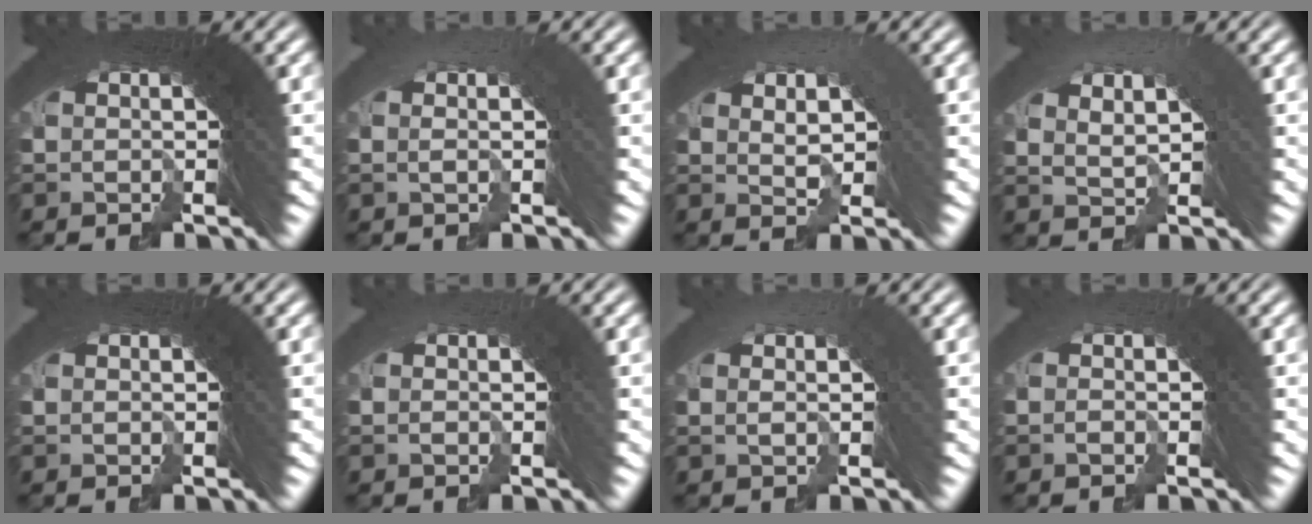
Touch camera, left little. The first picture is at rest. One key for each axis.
{"total": 1.1, "fx": -0.8, "fy": -0.7, "fz": 0.2, "tx": 0.007, "ty": 0.010, "tz": -0.017}
{"total": 2.2, "fx": 1.0, "fy": 0.6, "fz": 1.9, "tx": -0.010, "ty": 0.009, "tz": 0.020}
{"total": 1.7, "fx": 0.7, "fy": 0.2, "fz": 1.6, "tx": -0.008, "ty": 0.007, "tz": 0.020}
{"total": 0.0}
{"total": 1.2, "fx": -1.2, "fy": -0.2, "fz": -0.3, "tx": 0.013, "ty": 0.009, "tz": -0.027}
{"total": 0.9, "fx": -0.5, "fy": -0.7, "fz": 0.3, "tx": 0.009, "ty": 0.011, "tz": -0.010}
{"total": 1.7, "fx": -1.5, "fy": -0.5, "fz": -0.5, "tx": 0.019, "ty": 0.010, "tz": -0.034}